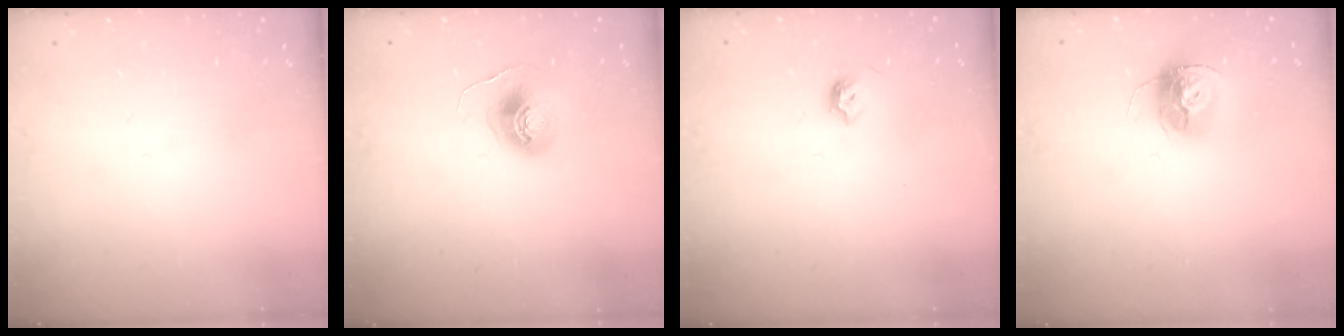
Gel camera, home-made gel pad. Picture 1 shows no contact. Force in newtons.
{"total": 7.7, "press": 7.7, "slide": 0.4}
{"total": 5.5, "press": 5.4, "slide": 0.9}
{"total": 14.0, "press": 13.9, "slide": 1.1}